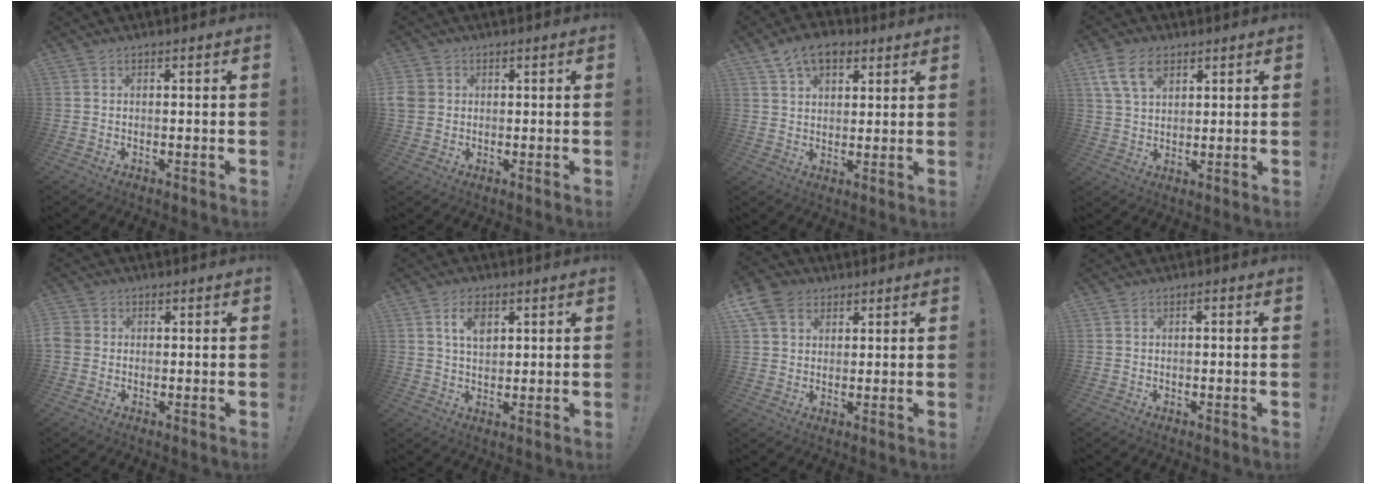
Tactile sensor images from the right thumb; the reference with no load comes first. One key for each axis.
{"total": 4.3, "fx": 0.7, "fy": 3.8, "fz": 1.7, "tx": -0.043, "ty": 0.002, "tz": 0.014}
{"total": 9.1, "fx": 5.5, "fy": 5.4, "fz": 4.8, "tx": -0.076, "ty": -0.015, "tz": 0.105}
{"total": 10.1, "fx": 5.1, "fy": 6.3, "fz": 6.0, "tx": -0.104, "ty": -0.006, "tz": 0.101}
{"total": 3.1, "fx": -0.2, "fy": 2.8, "fz": 1.1, "tx": -0.031, "ty": 0.007, "tz": -0.003}
{"total": 6.2, "fx": 2.4, "fy": 3.7, "fz": 4.4, "tx": -0.070, "ty": -0.002, "tz": 0.042}
{"total": 8.8, "fx": 4.3, "fy": 6.5, "fz": 4.0, "tx": -0.068, "ty": -0.009, "tz": 0.089}
{"total": 0.8, "fx": -0.7, "fy": 0.2, "fz": 0.4, "tx": -0.007, "ty": 0.003, "tz": -0.012}